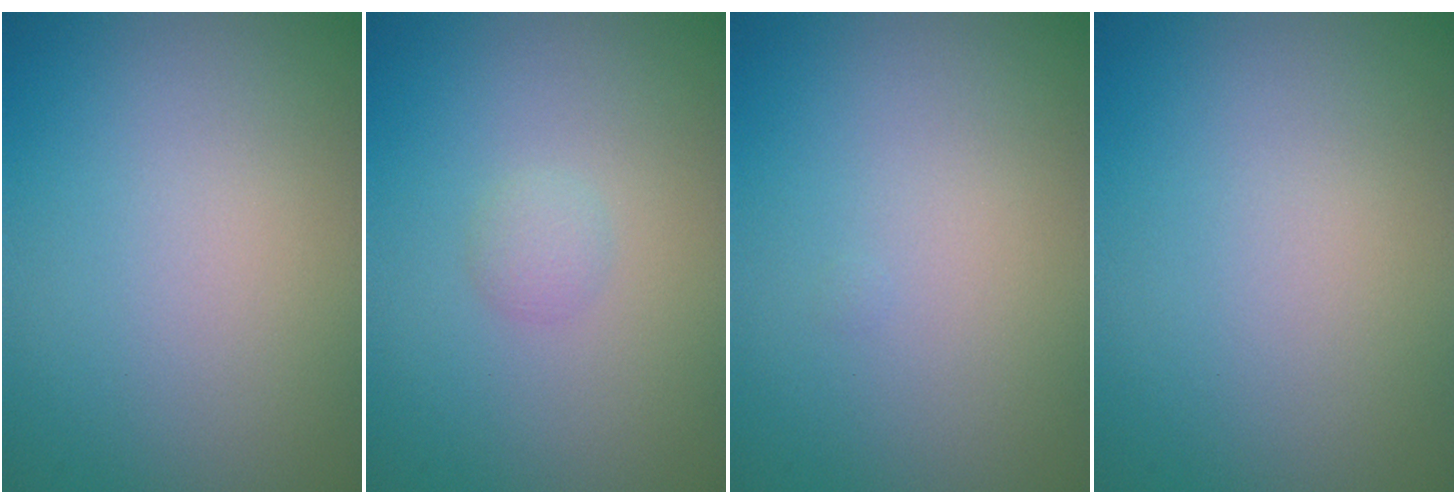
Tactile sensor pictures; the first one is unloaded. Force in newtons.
{"total": 1.0, "press": 1.0, "slide": 0.0}
{"total": 0.0}
{"total": 0.0}